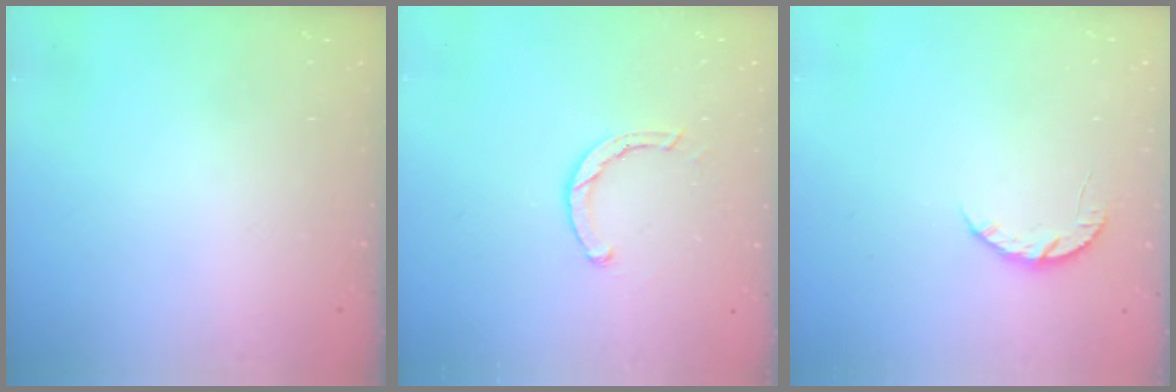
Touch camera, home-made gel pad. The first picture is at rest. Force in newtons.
{"total": 2.5, "press": 2.5, "slide": 0.1}
{"total": 5.0, "press": 4.9, "slide": 0.6}